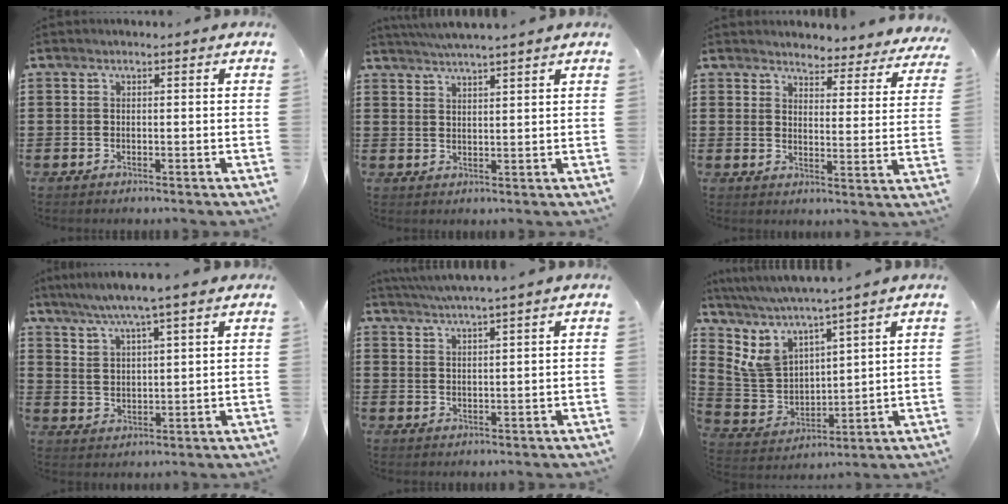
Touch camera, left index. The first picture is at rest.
{"total": 2.9, "force": [2.8, -0.9, 0.4], "torque": [-0.016, -0.010, 0.050]}
{"total": 3.7, "force": [3.7, 0.1, -0.1], "torque": [-0.011, -0.032, 0.062]}
{"total": 4.8, "force": [4.1, 0.1, 2.5], "torque": [-0.060, -0.013, 0.071]}
{"total": 2.8, "force": [2.5, -1.0, 0.6], "torque": [-0.018, -0.009, 0.046]}
{"total": 6.0, "force": [4.9, 2.3, 2.6], "torque": [-0.094, -0.032, 0.084]}